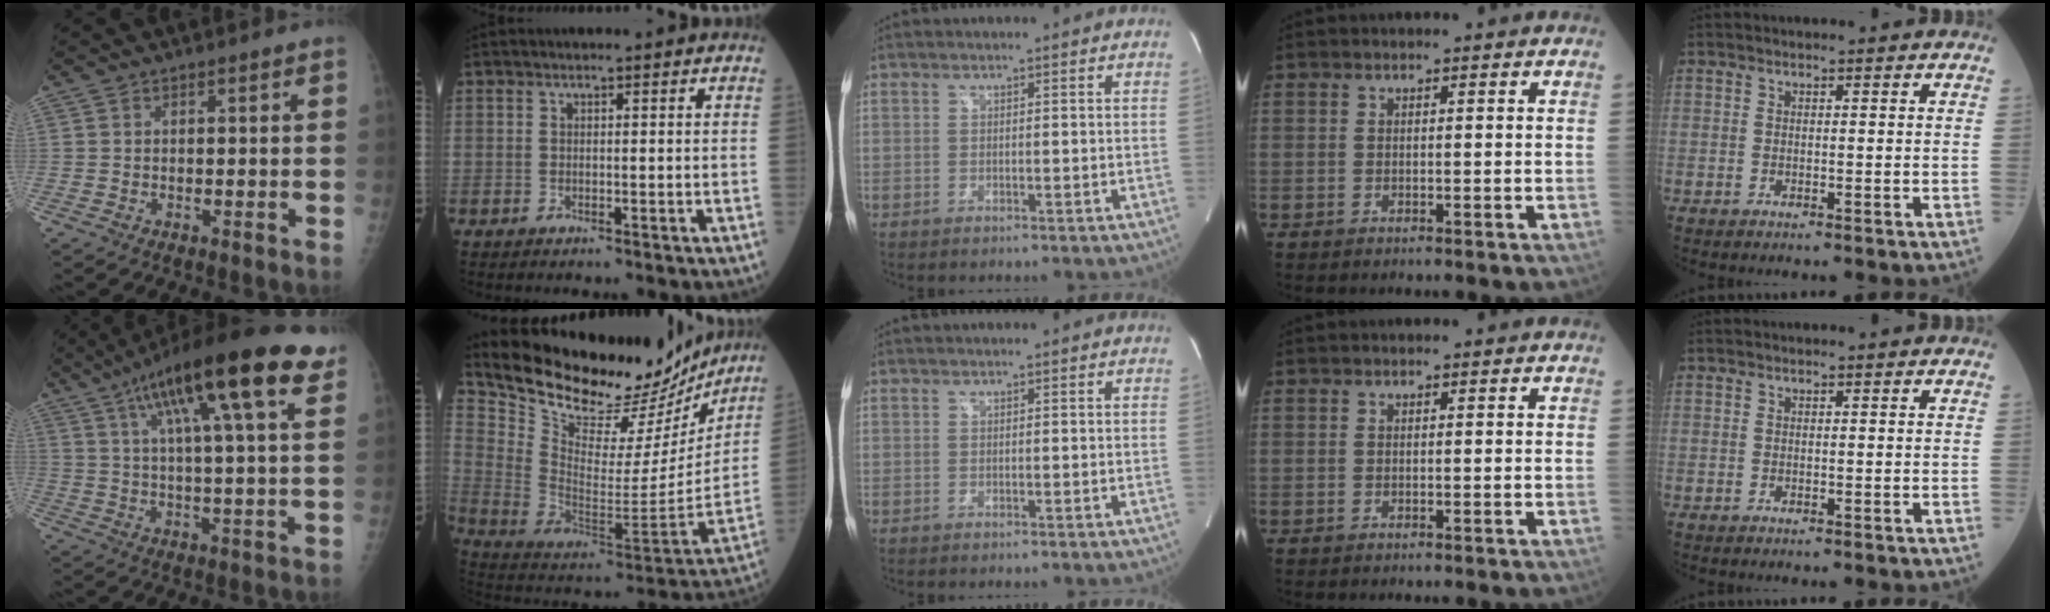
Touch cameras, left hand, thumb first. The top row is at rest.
{"thumb": {"total": 22.8, "force": [12.0, 4.6, 18.9], "torque": [-0.294, -0.003, 0.183]}, "index": {"total": 24.4, "force": [22.1, 6.9, 7.8], "torque": [-0.136, -0.043, 0.327]}}